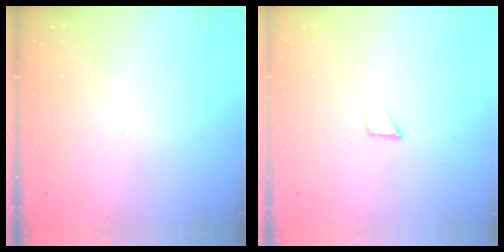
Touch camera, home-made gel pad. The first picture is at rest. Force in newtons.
{"total": 1.6, "press": 1.6, "slide": 0.1}